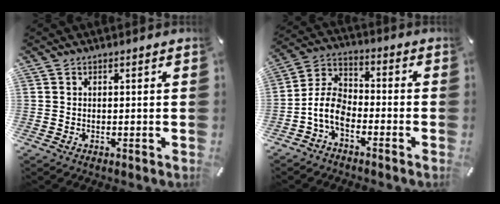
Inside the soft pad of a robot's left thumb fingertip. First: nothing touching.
{"total": 8.7, "force": [-4.4, 5.1, 5.5], "torque": [-0.136, 0.004, -0.089]}